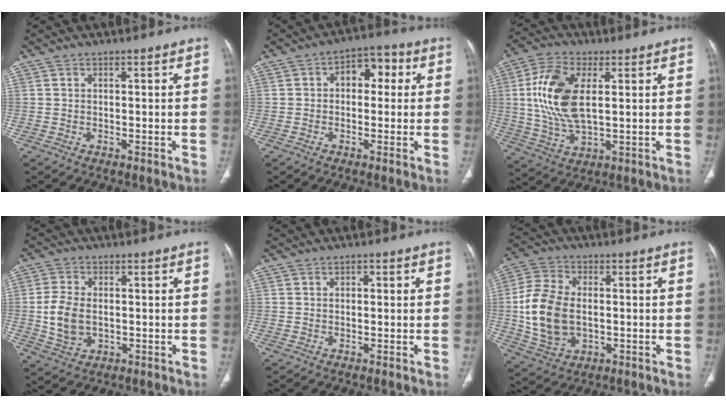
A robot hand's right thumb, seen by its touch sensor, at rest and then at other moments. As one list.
[{"total": 6.9, "force": [1.1, 4.6, 5.0], "torque": [-0.038, 0.025, 0.006]}, {"total": 13.8, "force": [2.3, 7.0, 11.7], "torque": [-0.248, -0.002, 0.046]}, {"total": 7.8, "force": [-0.5, 5.2, 5.7], "torque": [-0.116, 0.001, -0.004]}, {"total": 1.0, "force": [0.3, 0.7, 0.6], "torque": [-0.007, 0.003, 0.002]}, {"total": 13.8, "force": [-0.7, 9.2, 10.3], "torque": [-0.204, 0.006, -0.007]}]